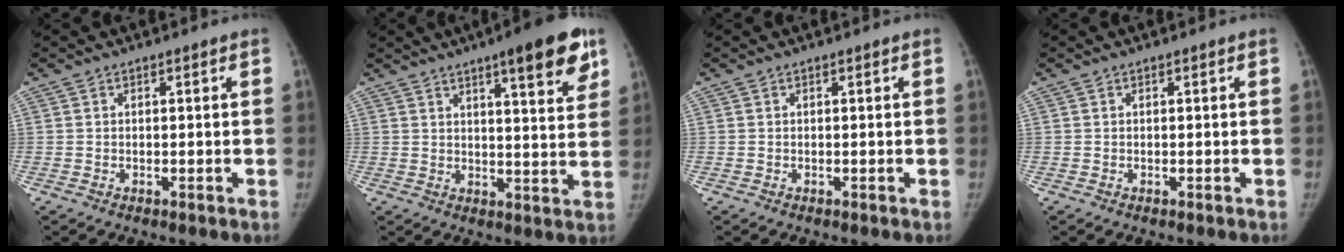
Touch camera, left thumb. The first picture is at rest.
{"total": 13.2, "force": [7.7, 3.0, 10.3], "torque": [-0.112, -0.032, 0.101]}
{"total": 0.0}
{"total": 0.0}